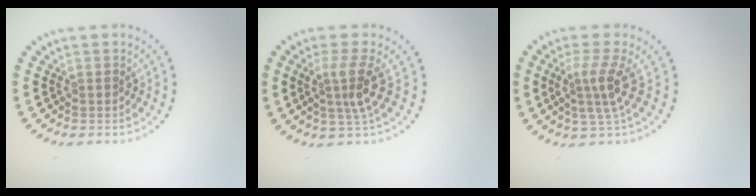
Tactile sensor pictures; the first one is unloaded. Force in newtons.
{"total": 3.1, "press": 2.2, "slide": 2.2}
{"total": 3.2, "press": 2.3, "slide": 2.2}